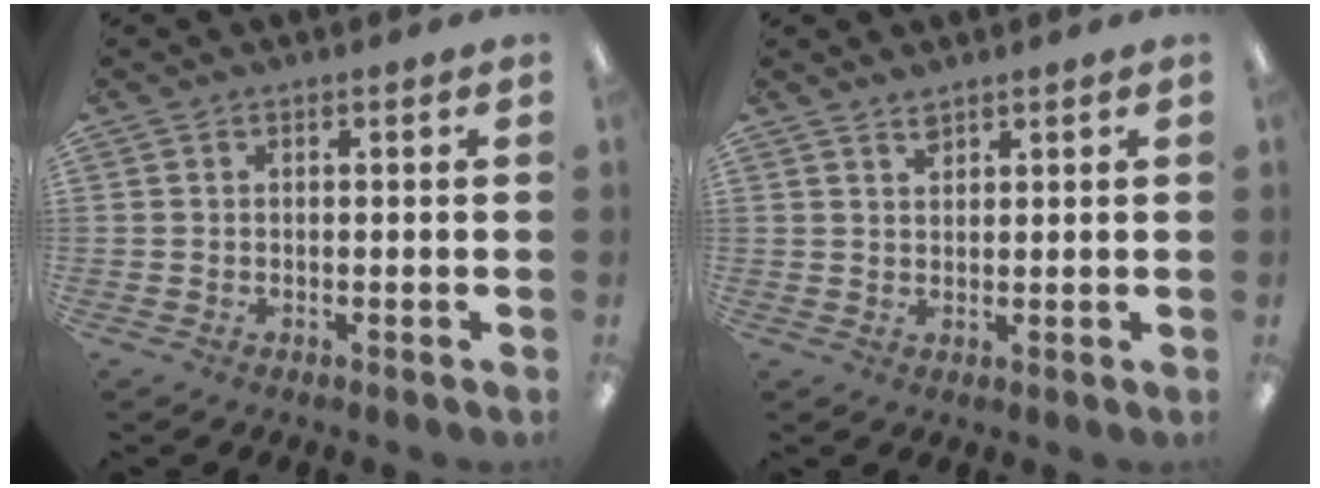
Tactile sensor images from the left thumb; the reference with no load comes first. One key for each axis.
{"total": 2.2, "fx": 1.9, "fy": 0.6, "fz": 0.7, "tx": -0.017, "ty": -0.002, "tz": 0.036}